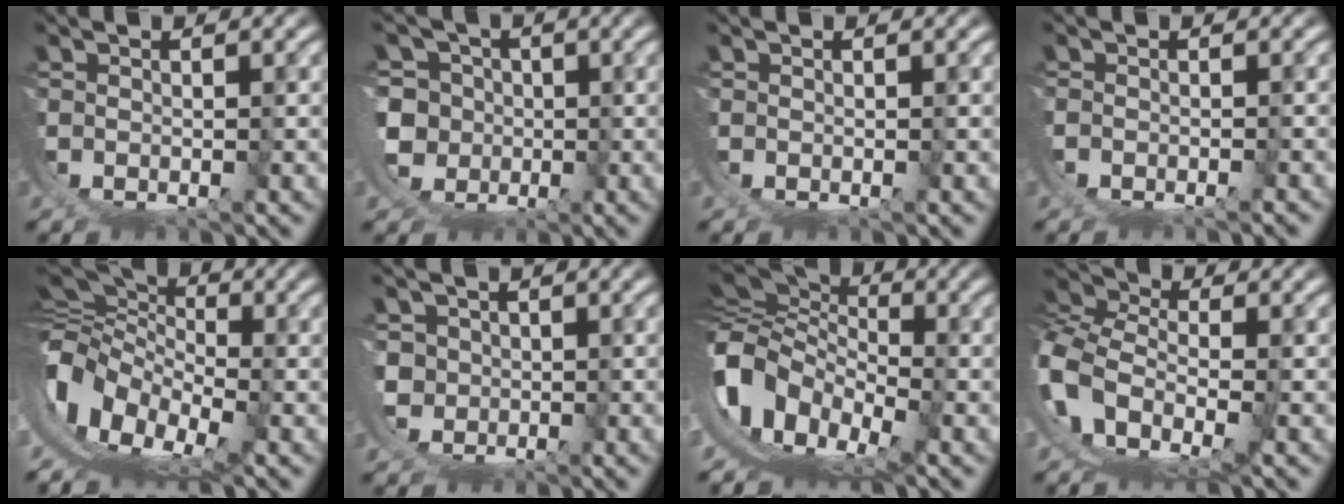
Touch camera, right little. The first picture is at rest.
{"total": 11.7, "force": [-0.7, 11.1, 3.8], "torque": [-0.124, -0.045, -0.011]}
{"total": 0.0}
{"total": 1.0, "force": [-0.9, 0.1, 0.3], "torque": [-0.001, 0.004, -0.017]}
{"total": 13.5, "force": [-1.1, 10.3, 8.7], "torque": [-0.197, -0.037, -0.016]}
{"total": 4.0, "force": [0.4, 3.7, 1.5], "torque": [-0.051, -0.021, 0.015]}
{"total": 14.3, "force": [-1.6, 11.2, 8.7], "torque": [-0.203, -0.044, -0.025]}
{"total": 9.9, "force": [-0.8, 7.5, 6.5], "torque": [-0.169, -0.035, -0.013]}